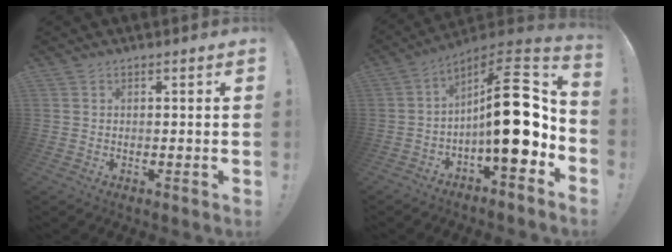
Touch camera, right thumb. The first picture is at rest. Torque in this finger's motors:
{"motor_torque": [2.49, 2.52, 1.43, -1.34, 0.14]}